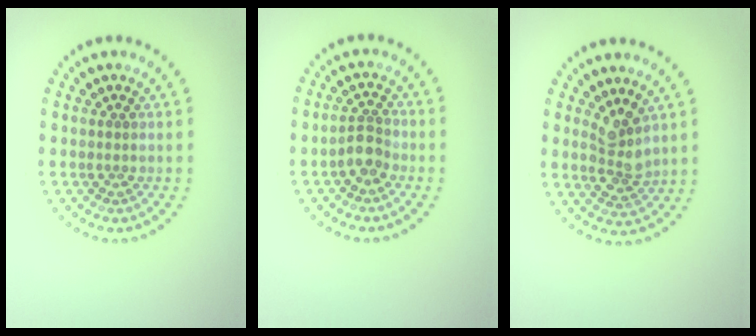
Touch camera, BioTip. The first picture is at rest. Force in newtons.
{"total": 2.1, "press": 1.8, "slide": 1.1}
{"total": 2.9, "press": 2.7, "slide": 1.0}